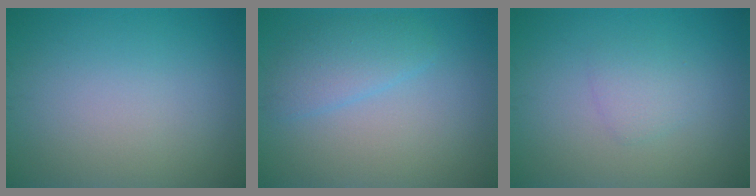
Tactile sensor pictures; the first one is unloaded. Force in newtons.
{"total": 2.7, "press": 2.7, "slide": 0.1}
{"total": 1.5, "press": 1.5, "slide": 0.0}